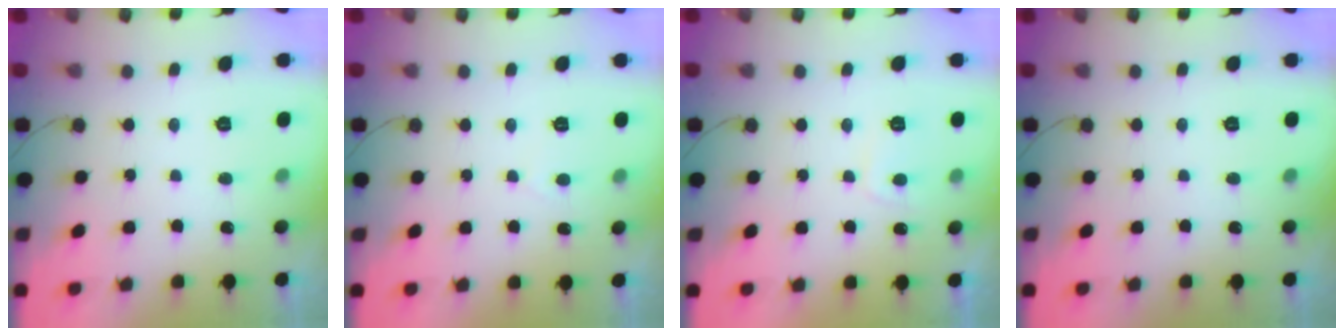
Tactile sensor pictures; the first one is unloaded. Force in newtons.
{"total": 1.0, "press": 1.0, "slide": 0.2}
{"total": 2.9, "press": 2.8, "slide": 0.6}
{"total": 0.0}